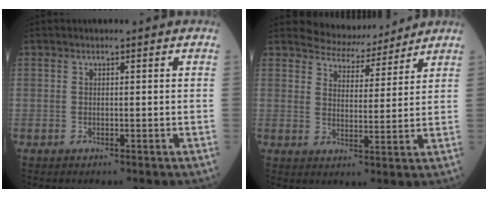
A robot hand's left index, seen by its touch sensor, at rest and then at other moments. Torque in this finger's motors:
{"motor_torque": [0.30, -0.39, -0.06, -0.02]}